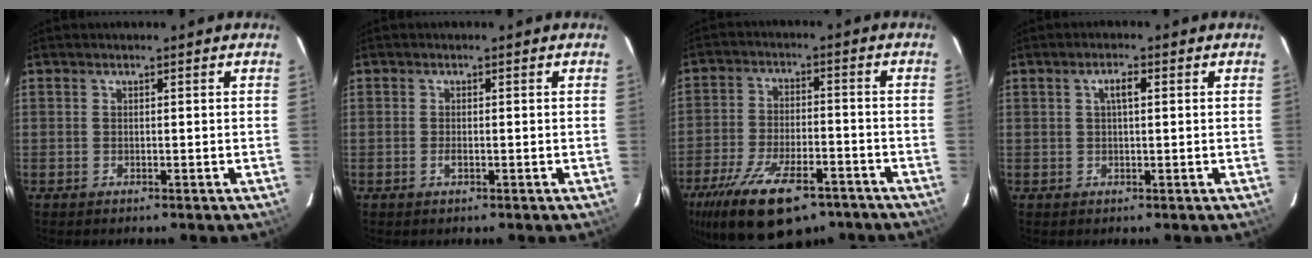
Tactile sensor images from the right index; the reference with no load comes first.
{"total": 1.1, "force": [-0.4, 0.4, 0.9], "torque": [-0.018, 0.000, -0.007]}
{"total": 20.1, "force": [-13.4, 8.6, 12.3], "torque": [-0.248, -0.030, -0.209]}
{"total": 2.3, "force": [0.6, 0.7, 2.1], "torque": [-0.041, 0.007, 0.011]}